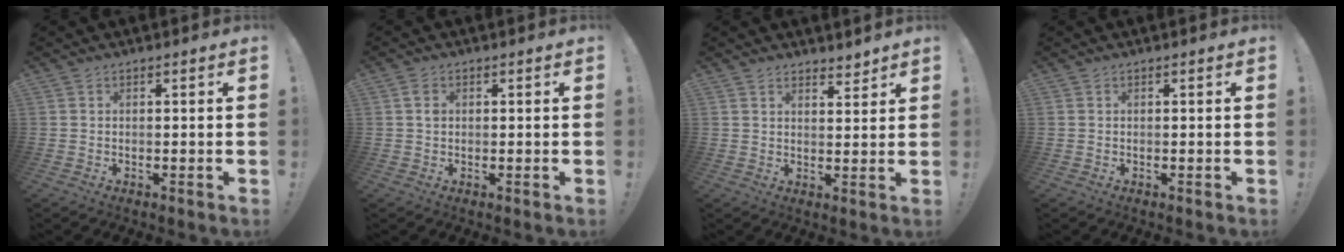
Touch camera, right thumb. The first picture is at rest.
{"total": 1.9, "force": [0.4, 1.5, 1.2], "torque": [-0.018, 0.003, 0.005]}
{"total": 3.7, "force": [3.3, 1.3, 1.0], "torque": [0.003, -0.028, 0.057]}
{"total": 0.0}